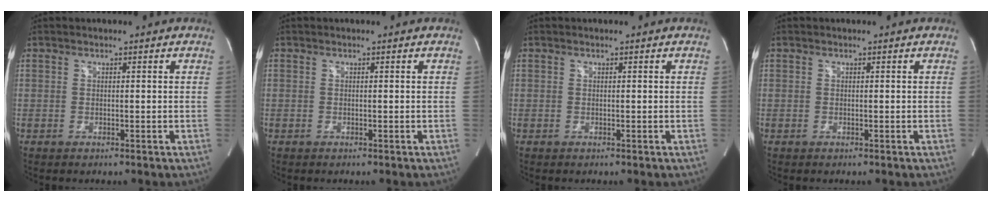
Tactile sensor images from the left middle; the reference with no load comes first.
{"total": 0.0}
{"total": 0.0}
{"total": 0.0}